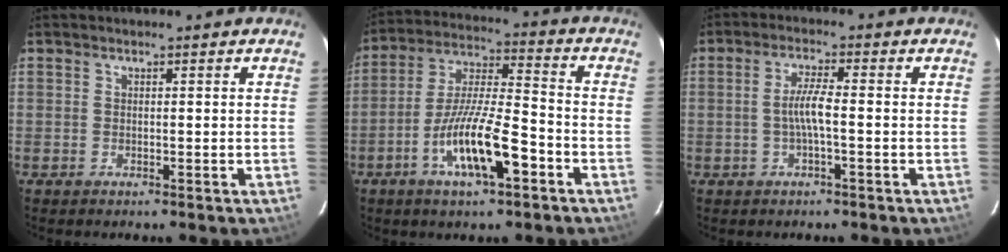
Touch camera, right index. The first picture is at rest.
{"total": 13.5, "force": [-6.4, 2.9, 11.5], "torque": [-0.225, -0.009, -0.118]}
{"total": 4.3, "force": [-0.9, 0.3, 4.2], "torque": [-0.083, 0.002, -0.014]}